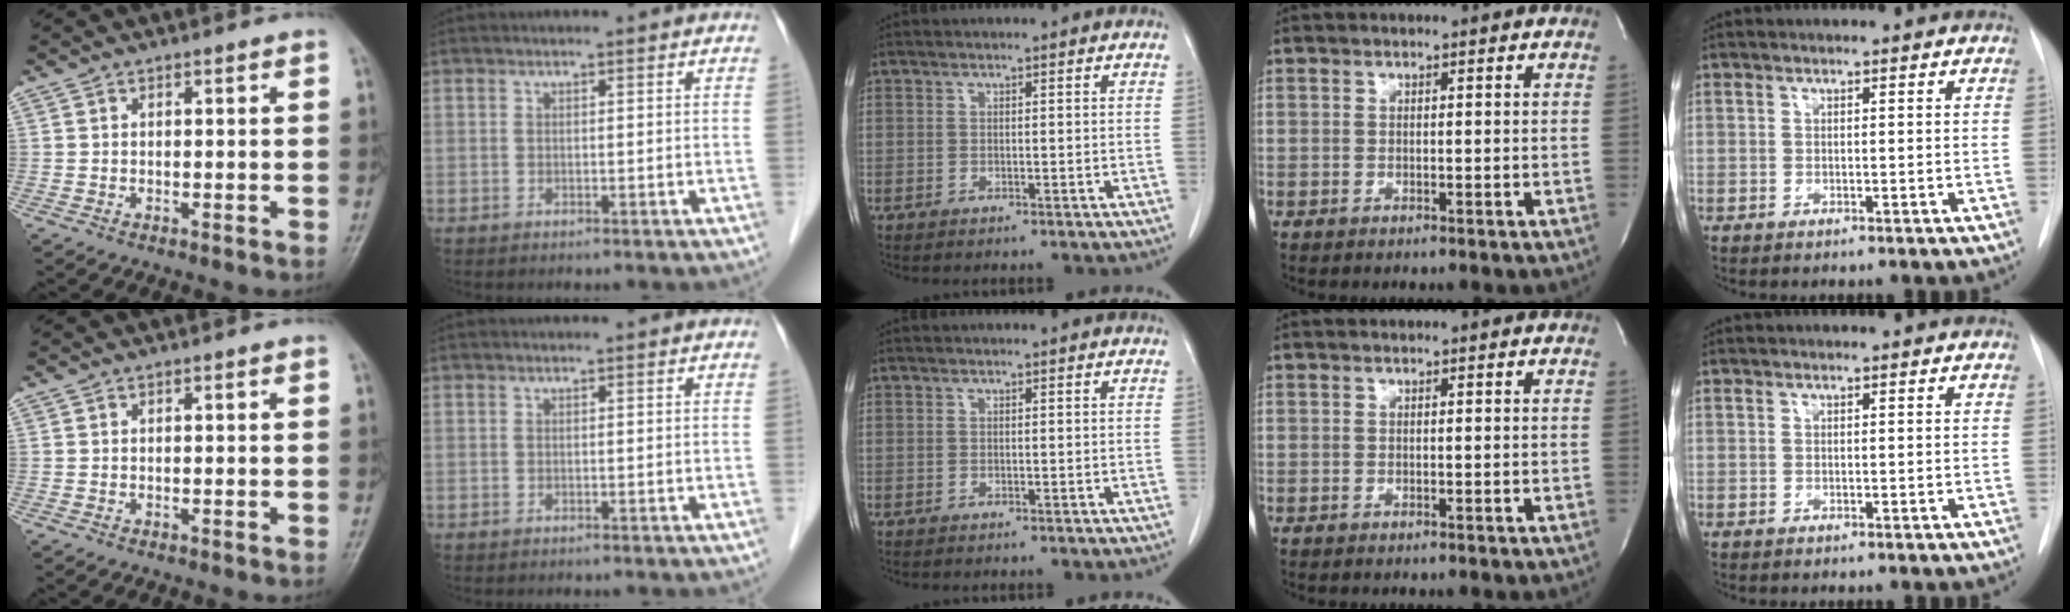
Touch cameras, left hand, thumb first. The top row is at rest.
{}